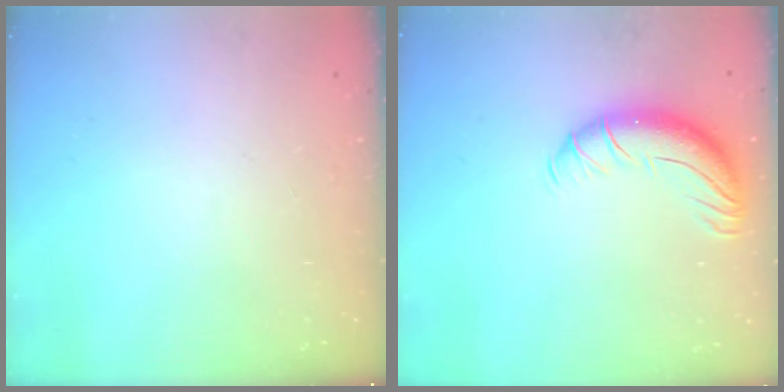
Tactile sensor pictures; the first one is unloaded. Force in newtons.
{"total": 11.0, "press": 10.7, "slide": 2.6}